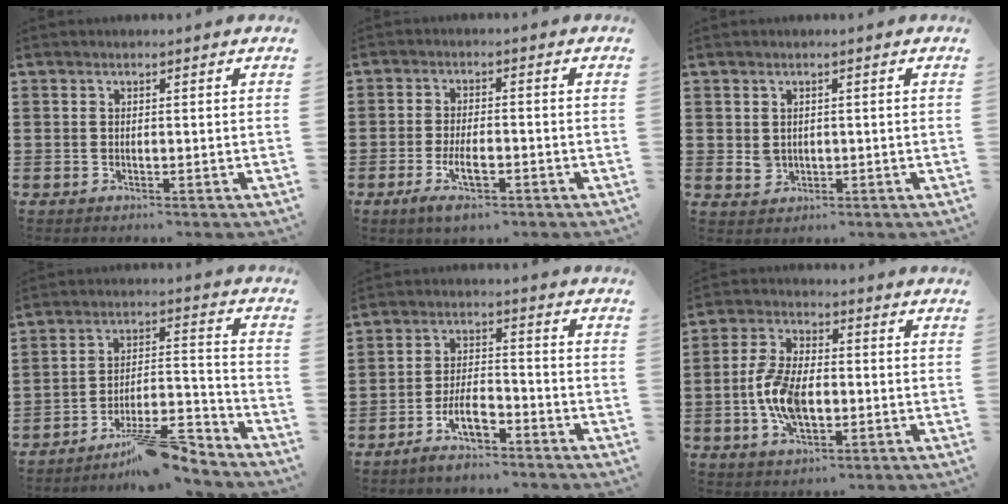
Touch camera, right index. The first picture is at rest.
{"total": 5.3, "force": [-2.4, 1.8, 4.4], "torque": [-0.091, -0.002, -0.047]}
{"total": 1.9, "force": [0.2, 1.7, 0.8], "torque": [-0.020, 0.007, 0.003]}
{"total": 11.3, "force": [-9.4, 2.5, 5.8], "torque": [-0.069, 0.045, -0.168]}
{"total": 6.2, "force": [-4.1, 2.2, 4.1], "torque": [-0.086, 0.006, -0.079]}
{"total": 8.6, "force": [-1.5, 4.6, 7.1], "torque": [-0.172, -0.003, -0.035]}